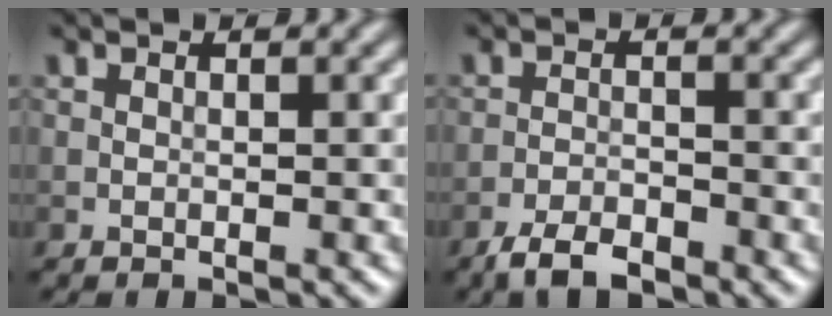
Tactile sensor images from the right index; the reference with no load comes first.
{"total": 3.4, "force": [-2.7, 1.1, 1.7], "torque": [-0.030, 0.000, -0.055]}